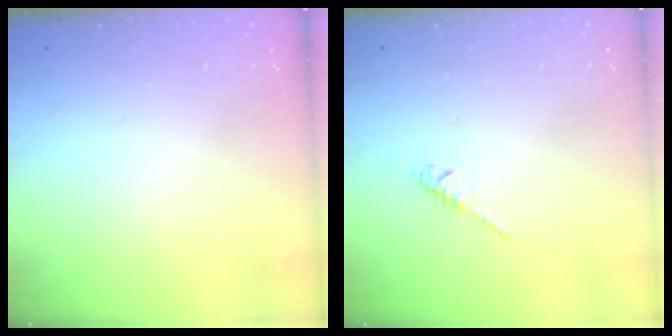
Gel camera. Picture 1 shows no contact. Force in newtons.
{"total": 3.3, "press": 3.2, "slide": 0.5}